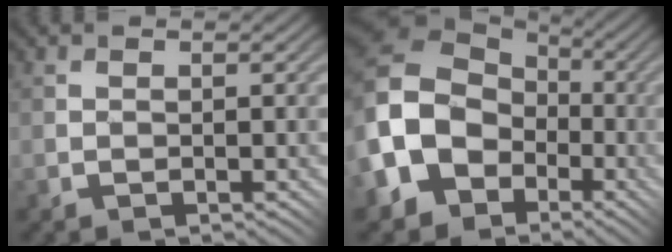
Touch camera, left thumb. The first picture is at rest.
{"total": 15.0, "force": [-3.9, 12.3, 7.7], "torque": [-0.203, -0.010, -0.092]}